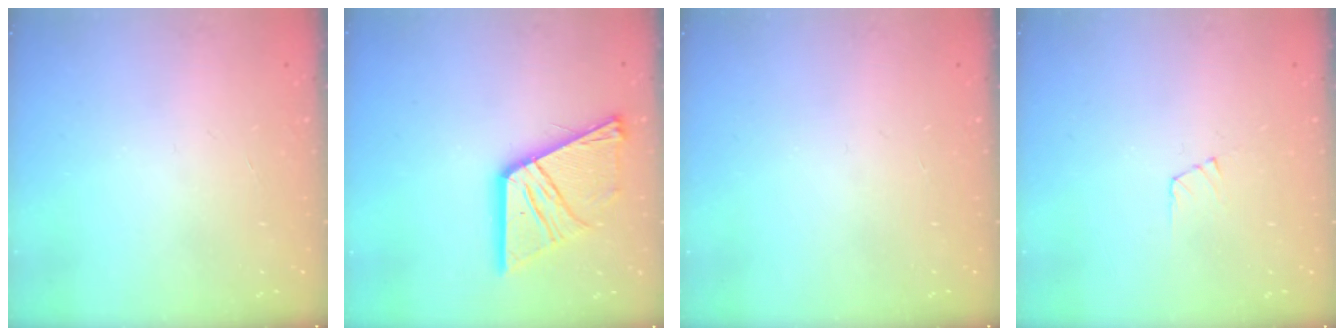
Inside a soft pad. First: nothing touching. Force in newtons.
{"total": 18.5, "press": 18.3, "slide": 2.1}
{"total": 0.0}
{"total": 3.1, "press": 3.1, "slide": 0.3}